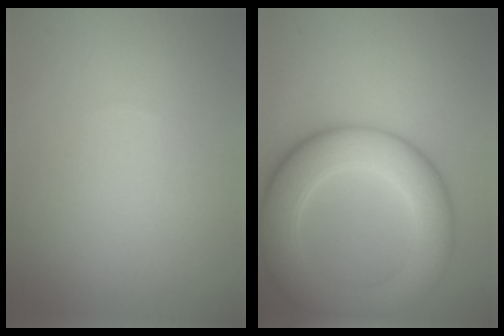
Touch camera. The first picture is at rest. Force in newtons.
{"total": 8.8, "press": 8.8, "slide": 0.1}